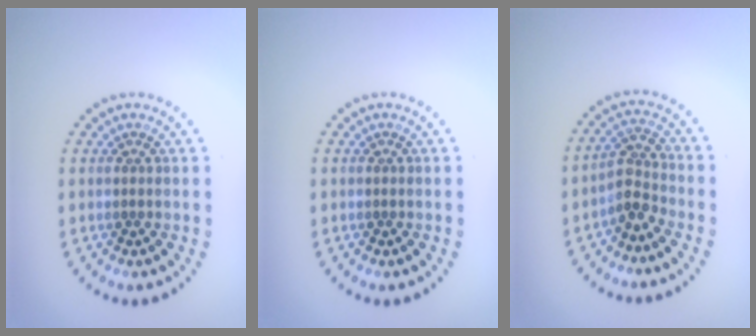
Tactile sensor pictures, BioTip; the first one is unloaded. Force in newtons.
{"total": 0.0}
{"total": 2.6, "press": 1.9, "slide": 1.7}